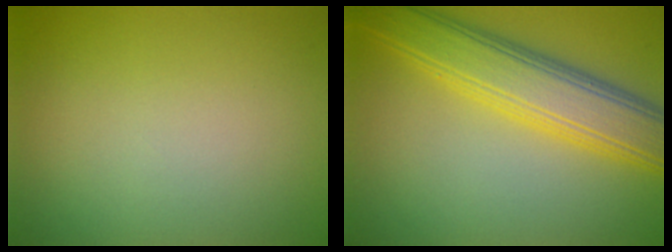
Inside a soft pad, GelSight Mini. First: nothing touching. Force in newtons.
{"total": 7.5, "press": 7.5, "slide": 0.3}